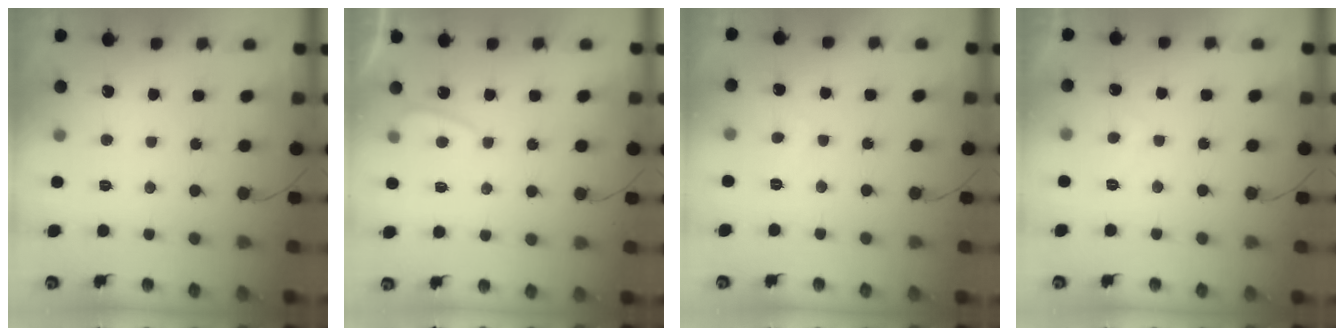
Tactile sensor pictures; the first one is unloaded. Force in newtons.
{"total": 2.0, "press": 2.0, "slide": 0.6}
{"total": 3.0, "press": 3.0, "slide": 0.4}
{"total": 2.1, "press": 2.0, "slide": 0.8}